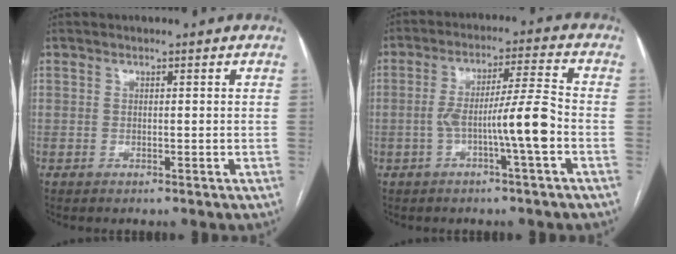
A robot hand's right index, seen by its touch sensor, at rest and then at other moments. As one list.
[{"total": 8.4, "force": [-2.5, -0.6, 8.0], "torque": [-0.144, 0.017, -0.038]}]